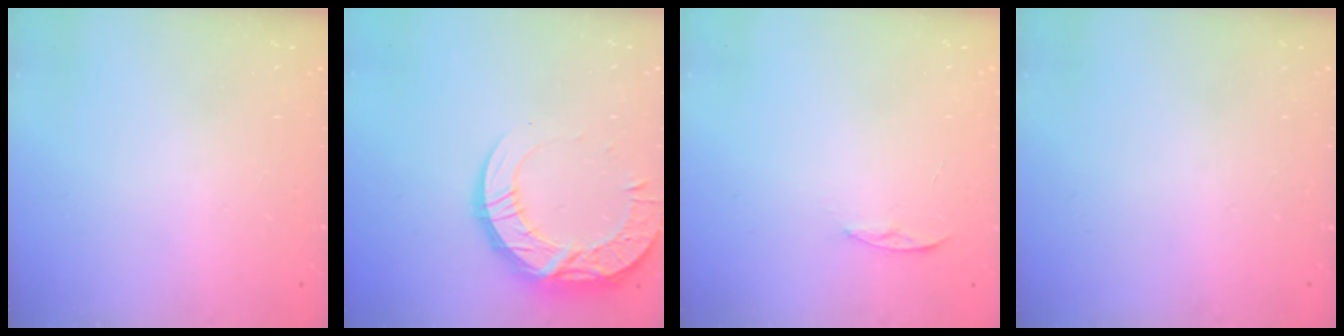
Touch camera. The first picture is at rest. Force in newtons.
{"total": 15.3, "press": 15.3, "slide": 1.2}
{"total": 4.4, "press": 4.4, "slide": 0.5}
{"total": 0.0}